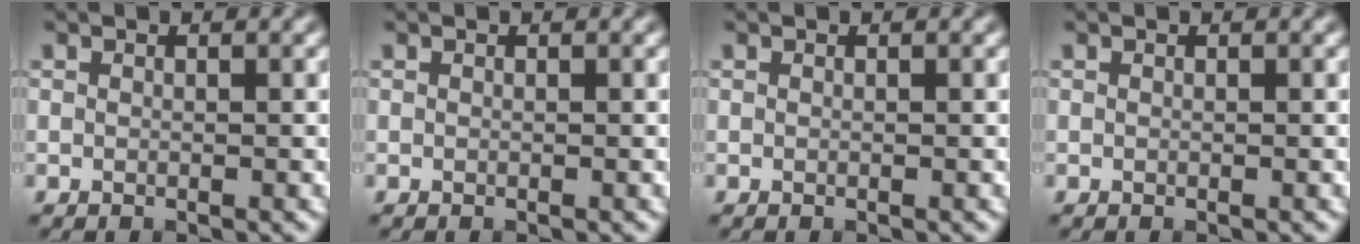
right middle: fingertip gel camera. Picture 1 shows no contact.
{"total": 0.0}
{"total": 0.0}
{"total": 0.0}